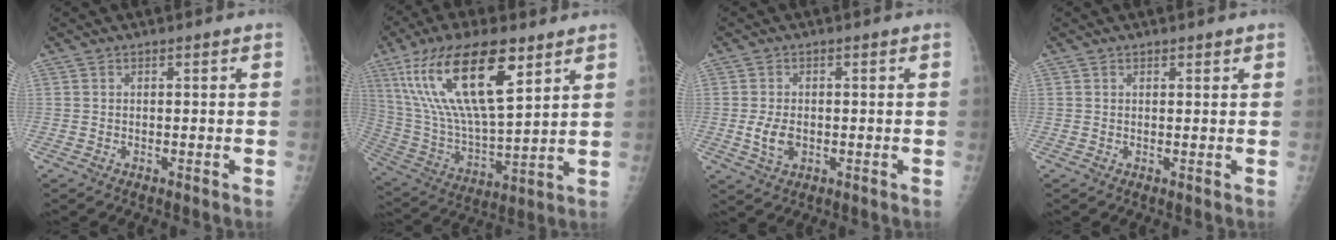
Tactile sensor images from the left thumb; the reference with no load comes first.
{"total": 22.4, "force": [11.0, 7.7, 17.9], "torque": [-0.333, -0.032, 0.210]}
{"total": 4.3, "force": [-0.6, 2.9, 3.1], "torque": [-0.056, -0.004, -0.006]}
{"total": 0.9, "force": [0.7, 0.5, 0.2], "torque": [0.006, -0.005, 0.007]}